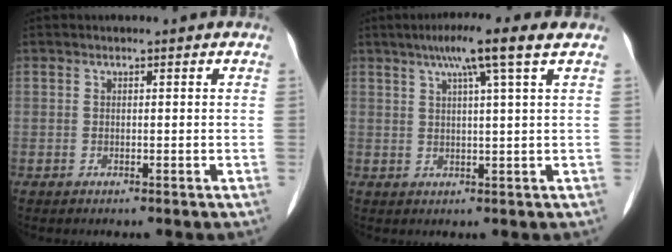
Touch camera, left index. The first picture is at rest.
{"total": 6.8, "force": [4.1, -1.2, 5.2], "torque": [-0.092, 0.013, 0.070]}